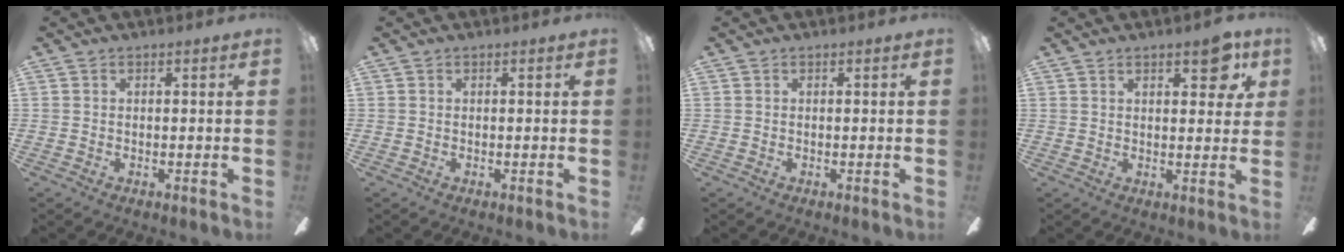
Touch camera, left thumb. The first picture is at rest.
{"total": 0.0}
{"total": 0.0}
{"total": 7.0, "force": [3.5, 2.9, 5.3], "torque": [-0.066, -0.008, 0.054]}